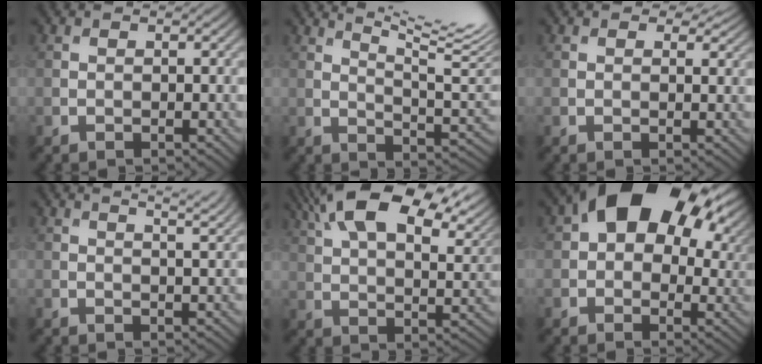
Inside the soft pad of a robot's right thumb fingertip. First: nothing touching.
{"total": 13.6, "force": [8.5, 3.0, 10.2], "torque": [-0.164, 0.016, 0.130]}
{"total": 3.3, "force": [2.2, 1.7, 1.8], "torque": [-0.032, -0.002, 0.029]}
{"total": 5.1, "force": [4.0, 1.2, 3.0], "torque": [-0.033, 0.017, 0.044]}
{"total": 16.8, "force": [10.0, 7.2, 11.4], "torque": [-0.217, 0.022, 0.161]}
{"total": 16.3, "force": [6.0, 10.7, 10.7], "torque": [-0.143, 0.021, 0.106]}